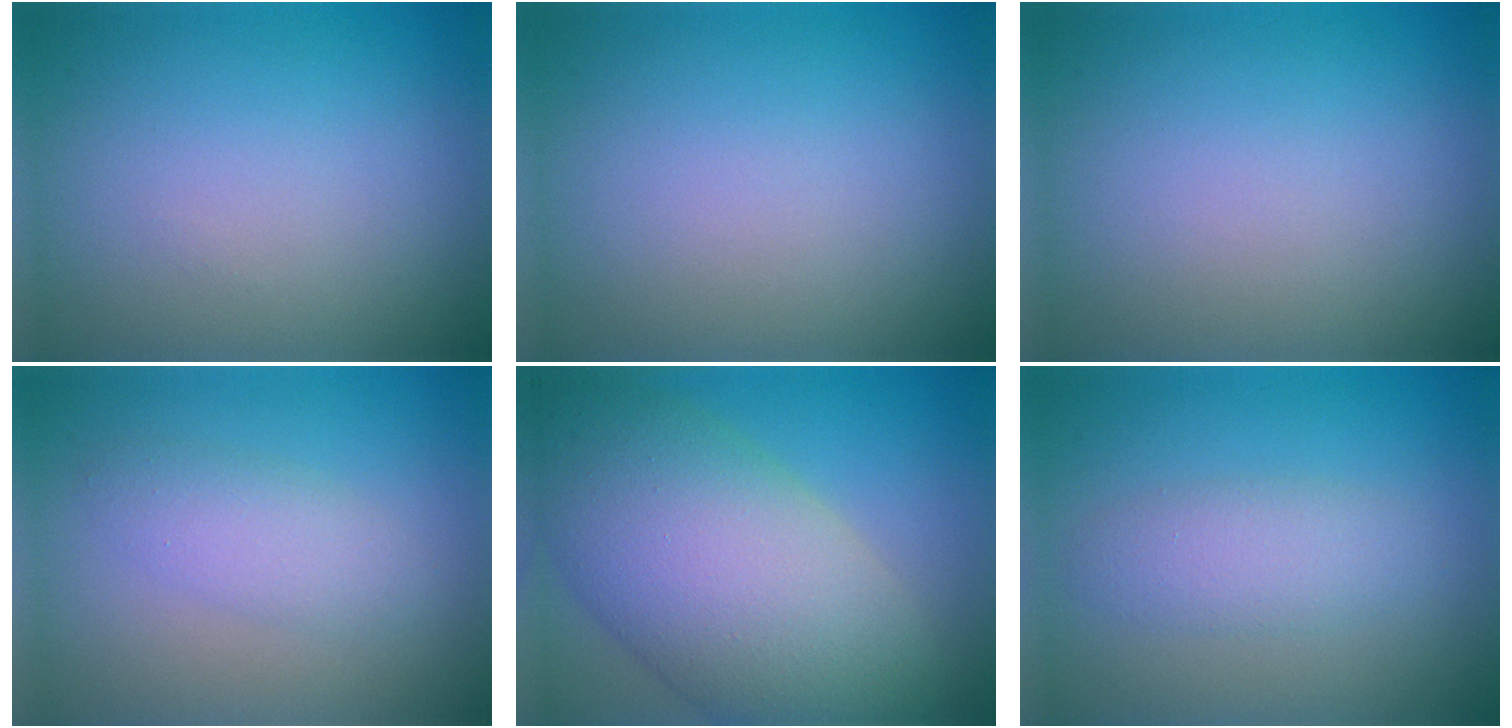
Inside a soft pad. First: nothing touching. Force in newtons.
{"total": 0.0}
{"total": 0.0}
{"total": 2.5, "press": 2.5, "slide": 0.1}
{"total": 12.9, "press": 12.9, "slide": 0.5}
{"total": 2.7, "press": 2.7, "slide": 0.1}